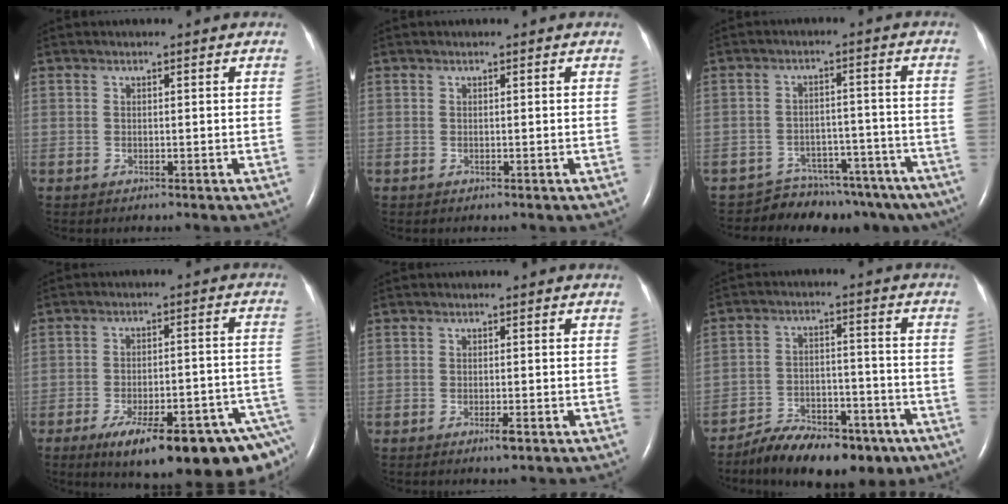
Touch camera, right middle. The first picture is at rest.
{"total": 0.0}
{"total": 13.3, "force": [-12.0, 5.5, 1.8], "torque": [-0.004, 0.043, -0.144]}
{"total": 21.2, "force": [-14.1, 3.7, 15.4], "torque": [-0.140, 0.015, -0.189]}
{"total": 1.5, "force": [-0.8, 0.1, 1.2], "torque": [-0.025, -0.003, -0.013]}
{"total": 13.9, "force": [-10.4, 5.7, 7.2], "torque": [-0.103, 0.018, -0.159]}